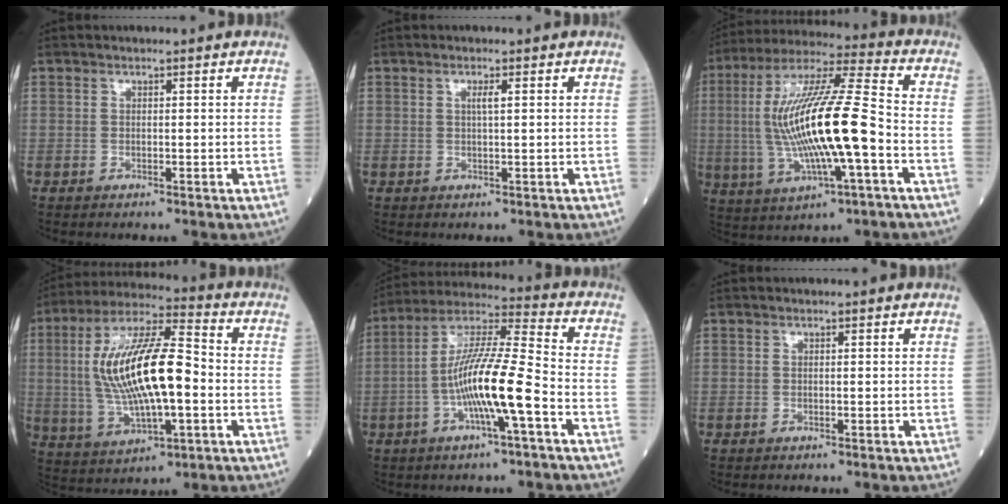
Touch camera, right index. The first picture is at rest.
{"total": 1.2, "force": [0.4, 0.0, 1.1], "torque": [-0.024, 0.001, 0.006]}
{"total": 19.3, "force": [-2.3, 2.4, 19.0], "torque": [-0.382, 0.007, -0.040]}
{"total": 17.5, "force": [-0.5, 4.7, 16.8], "torque": [-0.336, 0.015, -0.006]}
{"total": 13.4, "force": [-3.9, 0.7, 12.8], "torque": [-0.244, 0.007, -0.076]}
{"total": 0.0}